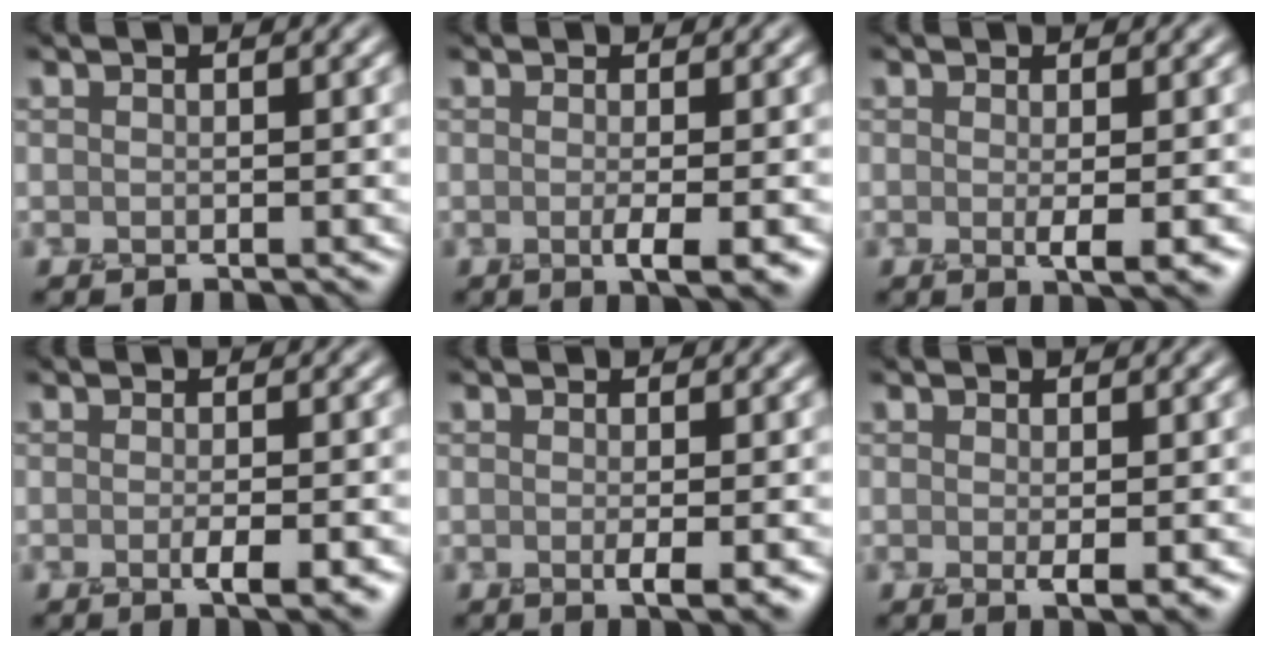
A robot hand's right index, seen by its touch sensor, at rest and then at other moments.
{"total": 3.2, "force": [-0.6, 0.8, 3.0], "torque": [-0.040, -0.005, -0.010]}
{"total": 2.5, "force": [-0.2, 0.5, 2.4], "torque": [-0.029, -0.002, -0.004]}
{"total": 3.1, "force": [-1.0, 0.8, 2.8], "torque": [-0.036, -0.001, -0.017]}
{"total": 2.2, "force": [-0.4, 0.5, 2.1], "torque": [-0.029, -0.004, -0.006]}
{"total": 1.6, "force": [-0.1, 0.2, 1.6], "torque": [-0.024, -0.007, -0.002]}